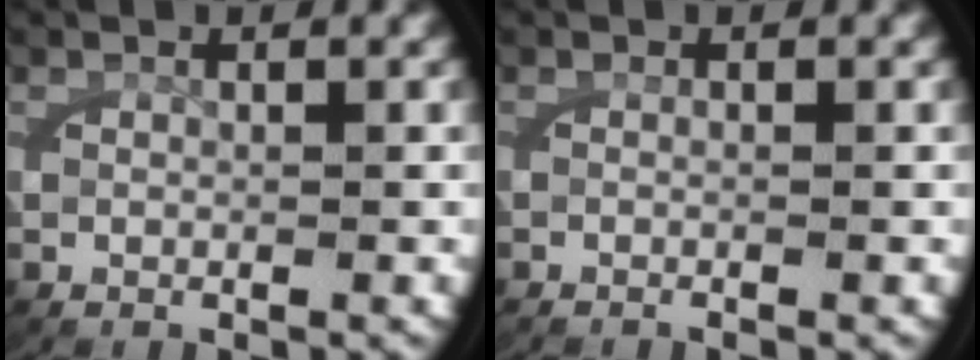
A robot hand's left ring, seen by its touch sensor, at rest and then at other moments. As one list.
[{"total": 0.7, "force": [-0.5, 0.1, 0.4], "torque": [-0.004, 0.007, -0.015]}]